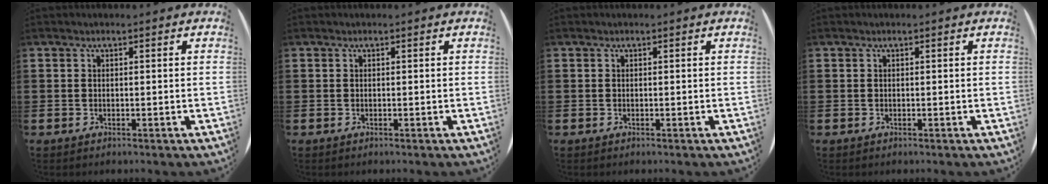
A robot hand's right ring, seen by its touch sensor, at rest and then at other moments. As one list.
[{"total": 0.0}, {"total": 0.0}, {"total": 0.0}]